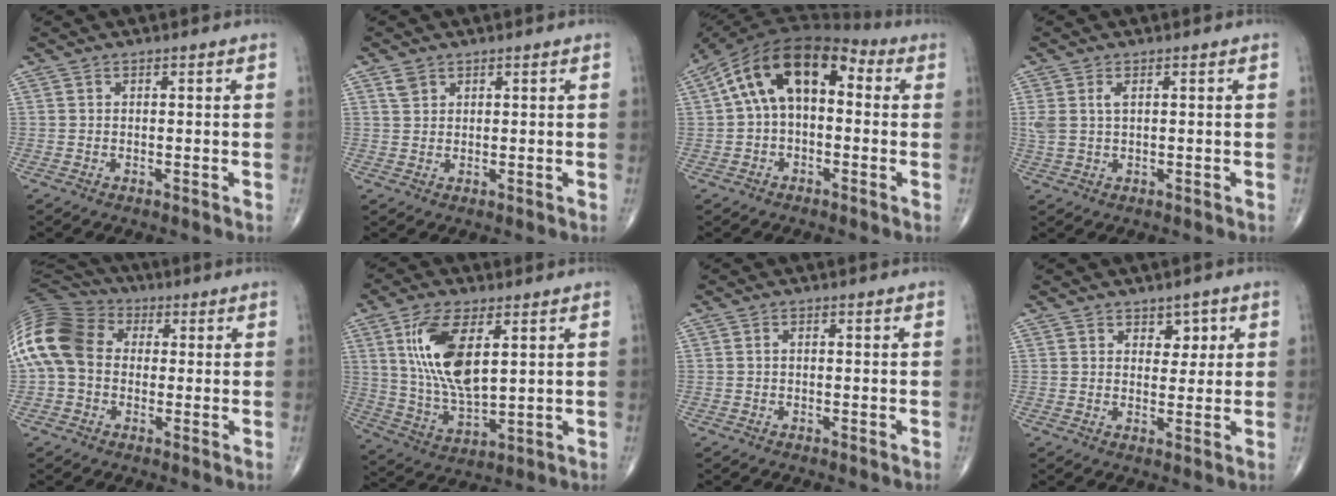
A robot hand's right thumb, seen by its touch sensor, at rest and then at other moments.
{"total": 2.0, "force": [1.2, 1.5, 0.7], "torque": [-0.006, -0.002, 0.022]}
{"total": 14.4, "force": [2.0, 8.4, 11.5], "torque": [-0.188, 0.044, 0.020]}
{"total": 3.3, "force": [0.9, 1.6, 2.8], "torque": [-0.077, 0.011, 0.025]}
{"total": 16.5, "force": [1.0, 12.7, 10.4], "torque": [-0.228, 0.041, 0.009]}
{"total": 14.5, "force": [4.5, 6.2, 12.2], "torque": [-0.240, -0.022, 0.095]}
{"total": 0.6, "force": [-0.1, 0.4, 0.5], "torque": [-0.008, 0.001, -0.005]}
{"total": 3.8, "force": [1.7, 2.7, 2.0], "torque": [0.003, -0.008, 0.023]}